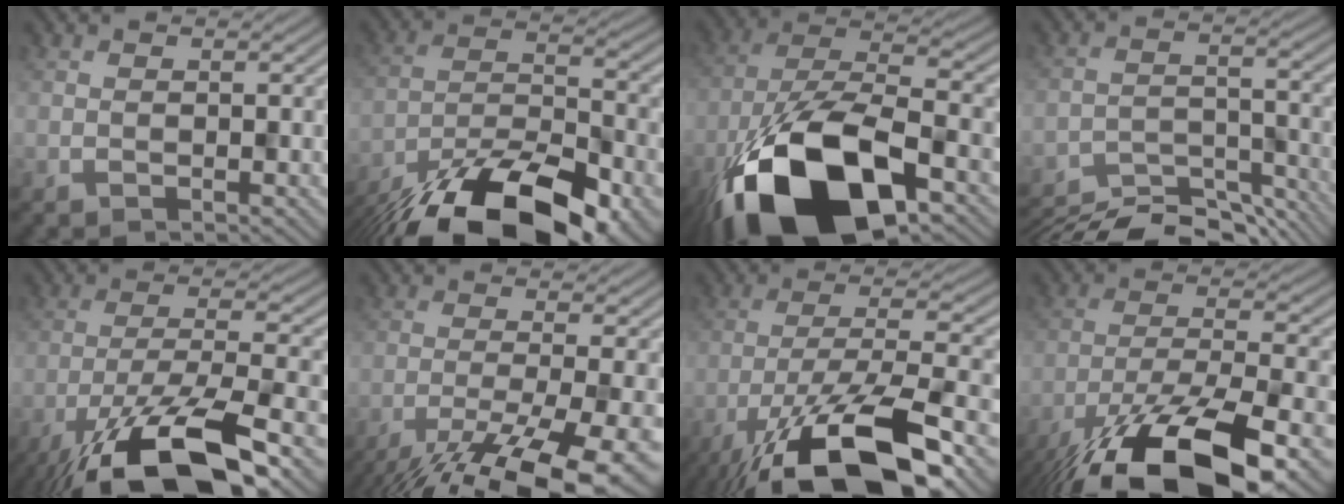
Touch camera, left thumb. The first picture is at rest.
{"total": 17.6, "force": [-13.5, 5.5, 9.9], "torque": [-0.188, -0.042, -0.208]}
{"total": 18.8, "force": [-9.6, 8.6, 13.7], "torque": [-0.266, -0.041, -0.161]}
{"total": 11.3, "force": [-10.5, 2.1, 3.4], "torque": [-0.053, -0.001, -0.155]}
{"total": 15.4, "force": [-9.8, 4.0, 11.2], "torque": [-0.214, -0.014, -0.166]}
{"total": 14.4, "force": [-10.2, 3.0, 9.8], "torque": [-0.167, -0.035, -0.142]}
{"total": 17.0, "force": [-10.2, 5.1, 12.6], "torque": [-0.221, -0.018, -0.177]}
{"total": 17.1, "force": [-11.7, 4.9, 11.5], "torque": [-0.219, -0.035, -0.191]}